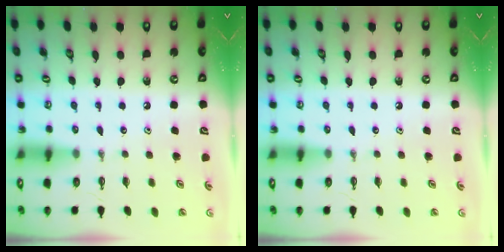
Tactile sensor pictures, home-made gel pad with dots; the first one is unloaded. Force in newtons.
{"total": 0.0}